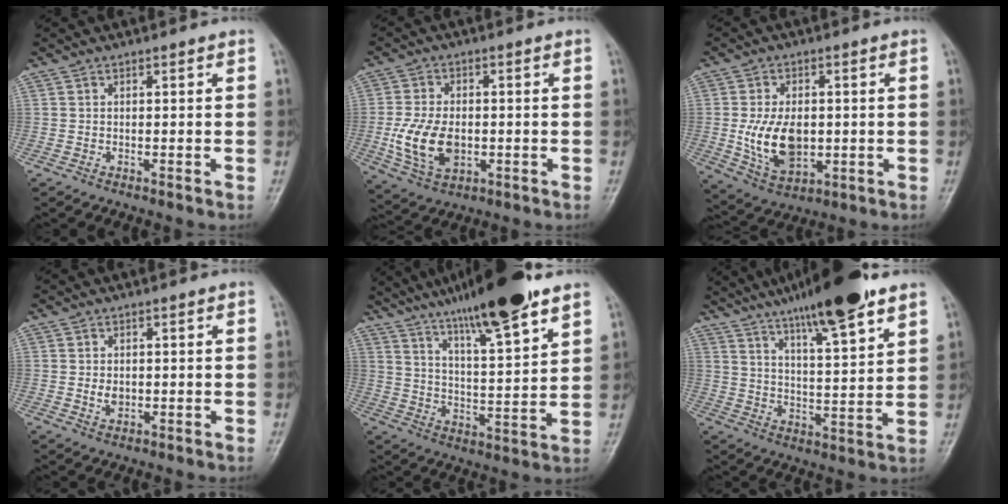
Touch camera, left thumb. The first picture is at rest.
{"total": 10.6, "force": [-1.6, 6.8, 8.1], "torque": [-0.149, -0.005, -0.023]}
{"total": 11.3, "force": [-0.6, 7.1, 8.7], "torque": [-0.140, -0.010, 0.002]}
{"total": 2.3, "force": [-0.1, 1.6, 1.6], "torque": [-0.023, -0.001, 0.001]}
{"total": 17.9, "force": [12.7, 2.0, 12.5], "torque": [-0.188, -0.056, 0.209]}
{"total": 16.9, "force": [11.7, 2.4, 11.9], "torque": [-0.176, -0.051, 0.190]}